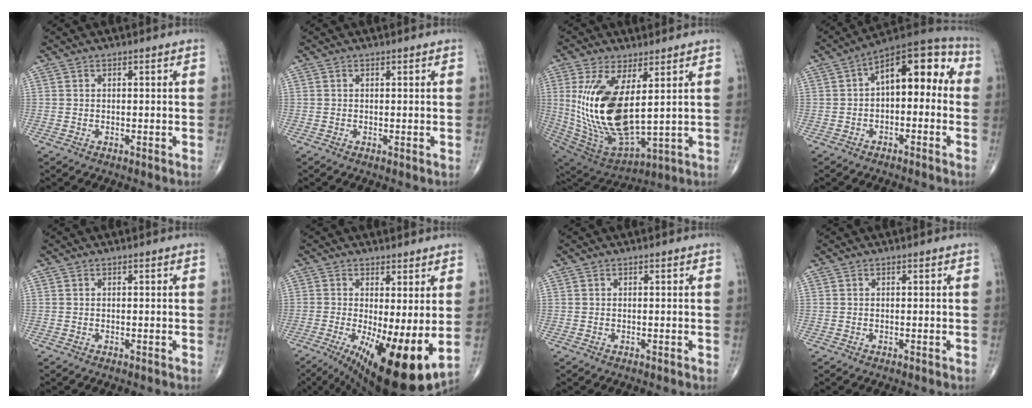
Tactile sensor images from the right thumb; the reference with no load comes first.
{"total": 0.0}
{"total": 20.2, "force": [3.4, 8.8, 17.8], "torque": [-0.369, -0.033, 0.088]}
{"total": 13.4, "force": [0.9, 7.2, 11.2], "torque": [-0.126, 0.048, -0.003]}
{"total": 0.0}
{"total": 15.3, "force": [-2.5, 4.5, 14.4], "torque": [-0.219, -0.024, -0.020]}
{"total": 0.0}
{"total": 0.0}